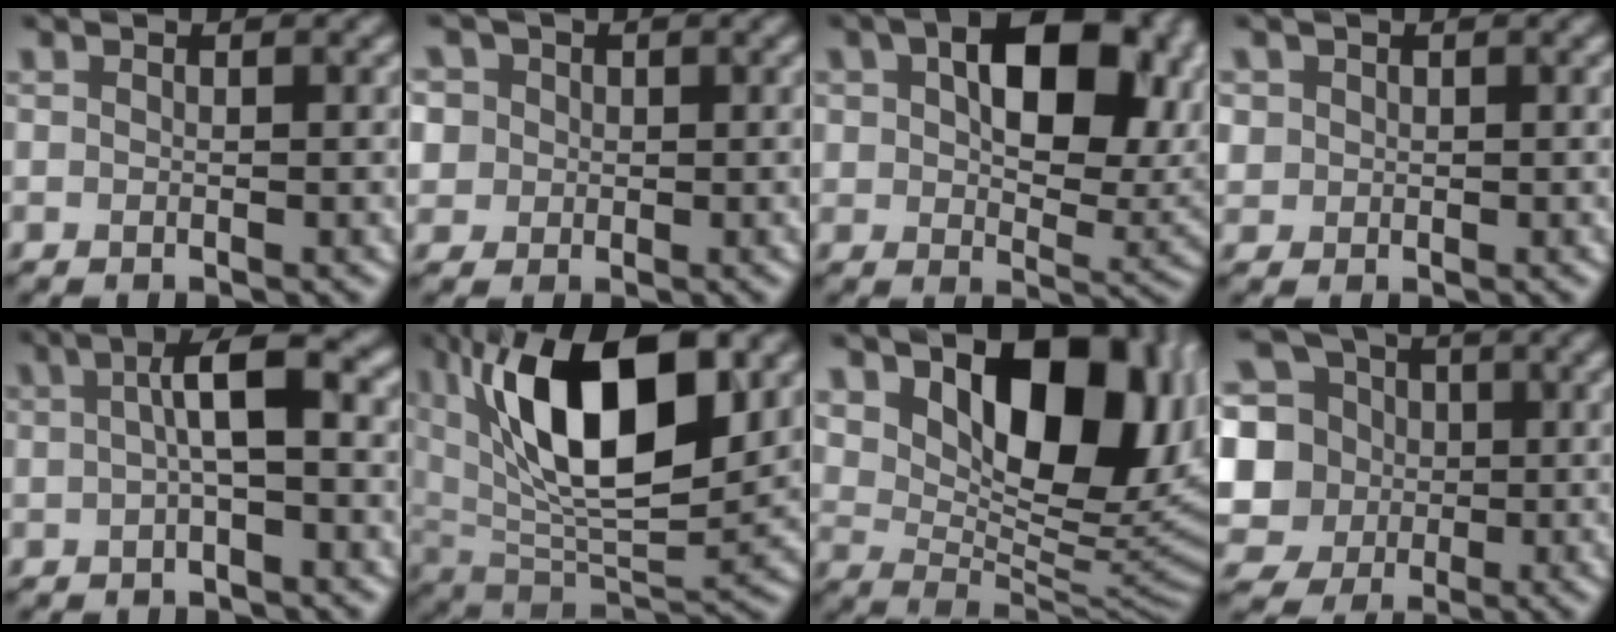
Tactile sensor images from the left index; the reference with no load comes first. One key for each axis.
{"total": 6.7, "fx": 3.0, "fy": 5.2, "fz": 2.9, "tx": -0.068, "ty": 0.024, "tz": 0.028}
{"total": 13.9, "fx": 3.8, "fy": 8.4, "fz": 10.4, "tx": -0.142, "ty": -0.003, "tz": 0.076}
{"total": 1.2, "fx": 0.3, "fy": 1.1, "fz": 0.2, "tx": -0.007, "ty": -0.006, "tz": 0.018}
{"total": 4.1, "fx": 0.2, "fy": 1.2, "fz": 3.9, "tx": -0.076, "ty": 0.014, "tz": -0.001}
{"total": 13.7, "fx": 4.6, "fy": 6.0, "fz": 11.4, "tx": -0.185, "ty": 0.006, "tz": 0.075}
{"total": 13.8, "fx": 5.1, "fy": 7.4, "fz": 10.4, "tx": -0.142, "ty": -0.010, "tz": 0.088}
{"total": 13.9, "fx": 0.7, "fy": 12.9, "fz": 5.1, "tx": -0.169, "ty": 0.018, "tz": -0.008}